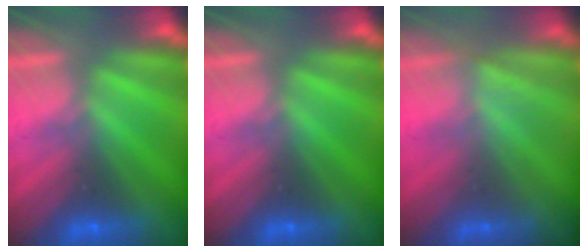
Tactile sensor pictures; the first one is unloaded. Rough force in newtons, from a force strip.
{"total": 0.0}
{"total": 1.5}